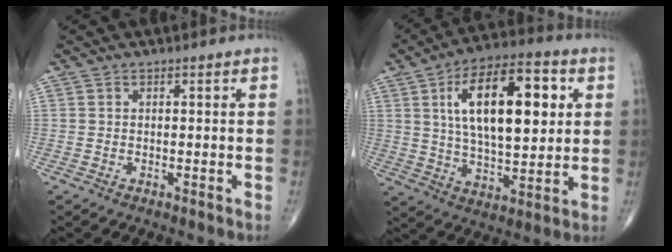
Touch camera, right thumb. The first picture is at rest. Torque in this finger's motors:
{"motor_torque": [-0.66, 1.66, 1.48, 1.28, 0.45]}